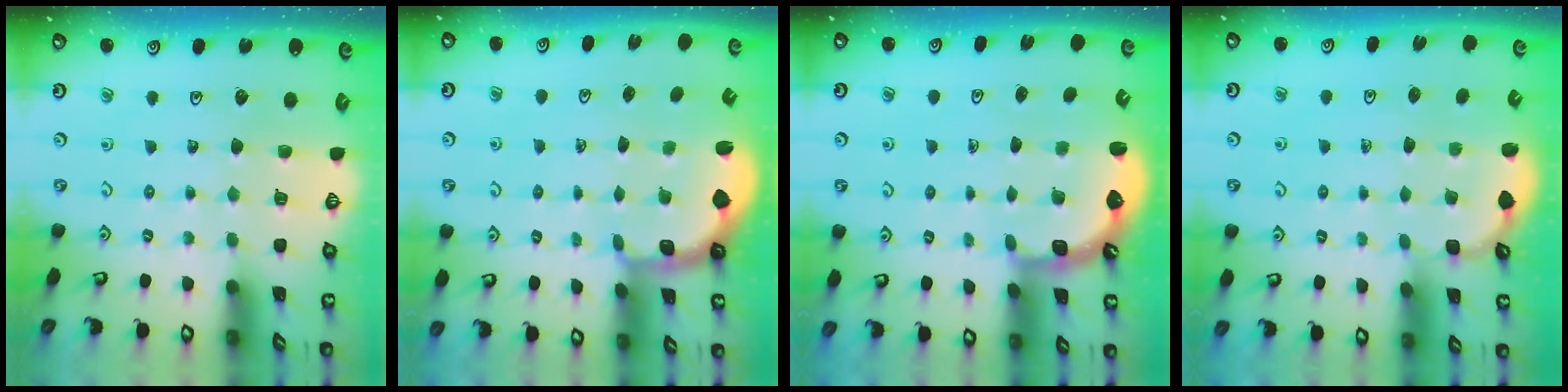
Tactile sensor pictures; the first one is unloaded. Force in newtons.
{"total": 2.5, "press": 1.3, "slide": 2.1}
{"total": 2.5, "press": 2.2, "slide": 1.3}
{"total": 2.6, "press": 2.2, "slide": 1.5}